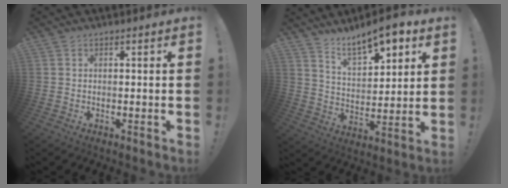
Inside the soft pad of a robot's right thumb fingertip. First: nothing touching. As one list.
[{"total": 11.8, "force": [9.0, 4.3, 6.3], "torque": [-0.100, -0.058, 0.160]}]